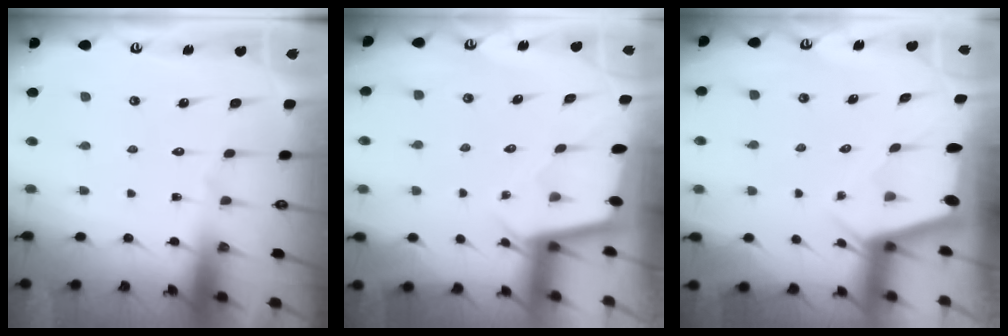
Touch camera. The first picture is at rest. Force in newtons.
{"total": 1.9, "press": 1.9, "slide": 0.1}
{"total": 2.1, "press": 2.0, "slide": 0.3}